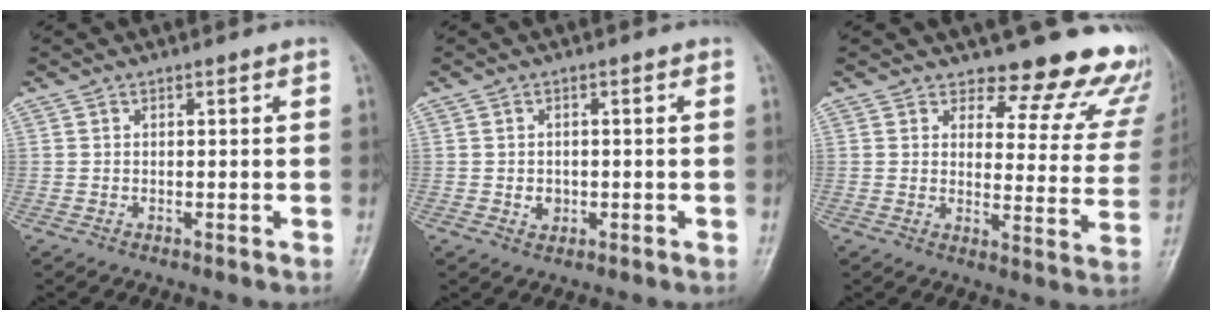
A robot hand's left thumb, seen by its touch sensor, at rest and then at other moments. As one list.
[{"total": 2.2, "force": [-0.3, 1.9, 1.1], "torque": [-0.006, 0.002, -0.002]}, {"total": 16.8, "force": [15.4, 5.8, 3.5], "torque": [0.021, -0.138, 0.153]}]